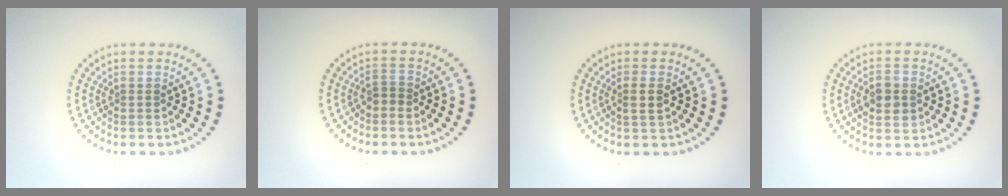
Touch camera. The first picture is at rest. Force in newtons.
{"total": 0.9, "press": 0.7, "slide": 0.6}
{"total": 1.2, "press": 1.0, "slide": 0.7}
{"total": 2.6, "press": 2.6, "slide": 0.1}